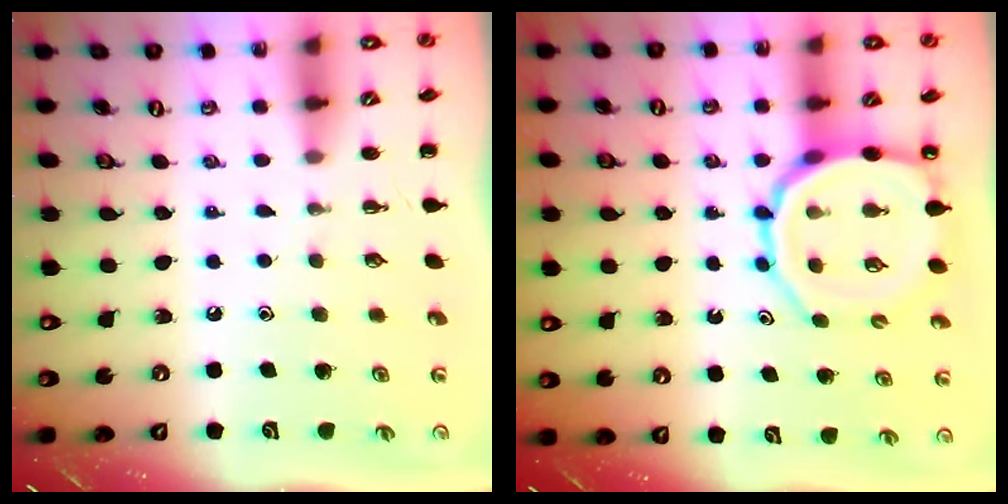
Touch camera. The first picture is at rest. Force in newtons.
{"total": 10.4, "press": 10.0, "slide": 3.0}